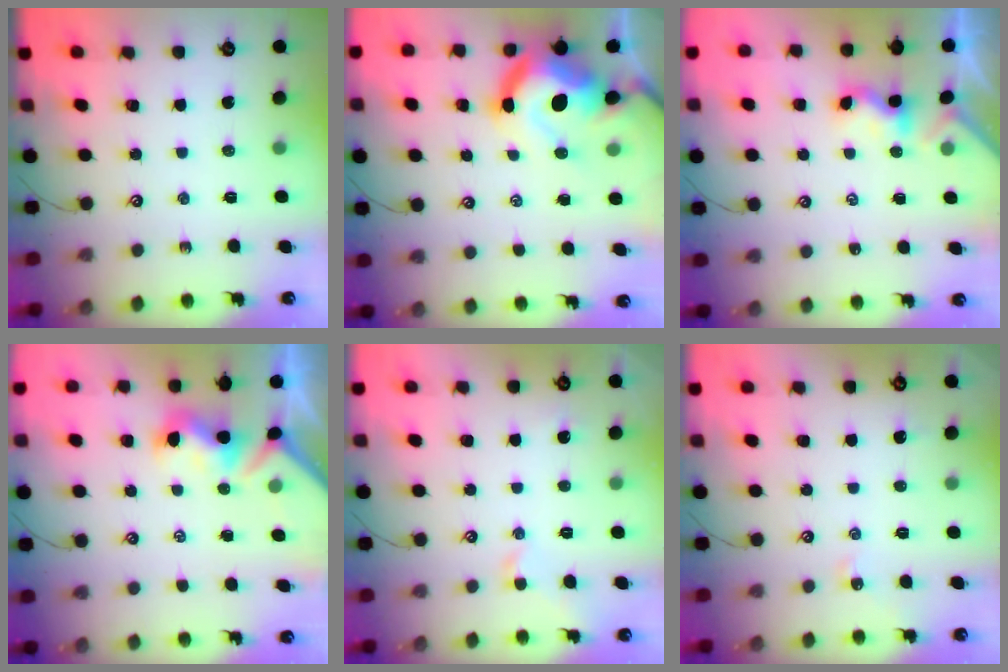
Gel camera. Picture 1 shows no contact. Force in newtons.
{"total": 18.2, "press": 18.0, "slide": 2.5}
{"total": 1.7, "press": 1.7, "slide": 0.5}
{"total": 3.2, "press": 3.1, "slide": 0.8}
{"total": 0.9, "press": 0.8, "slide": 0.4}
{"total": 1.3, "press": 1.2, "slide": 0.4}